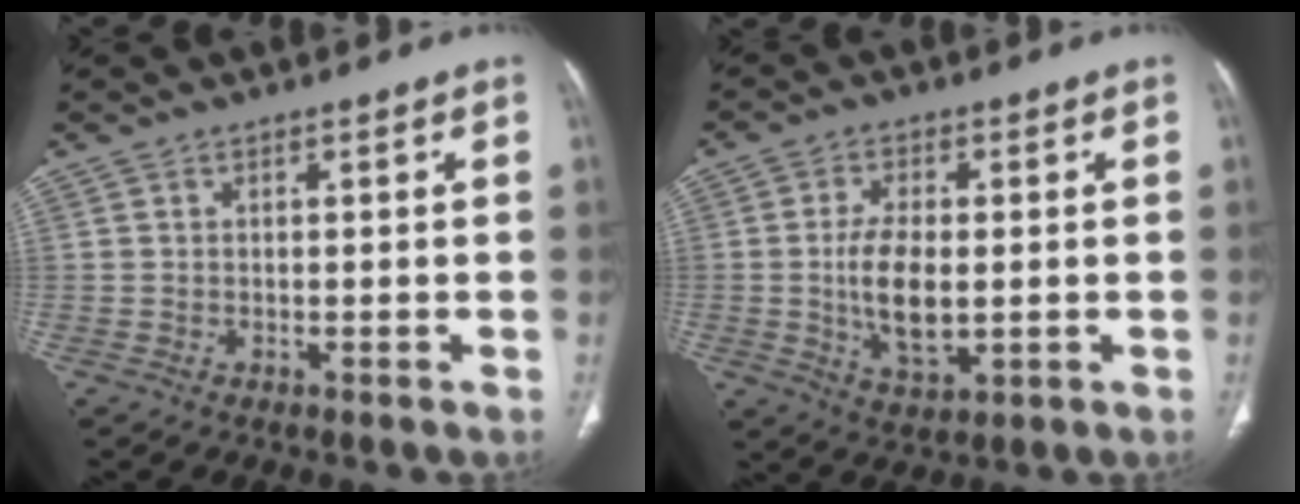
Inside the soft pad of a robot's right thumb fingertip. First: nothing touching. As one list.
[{"total": 9.1, "force": [-0.6, 4.5, 7.9], "torque": [-0.147, -0.008, -0.006]}]